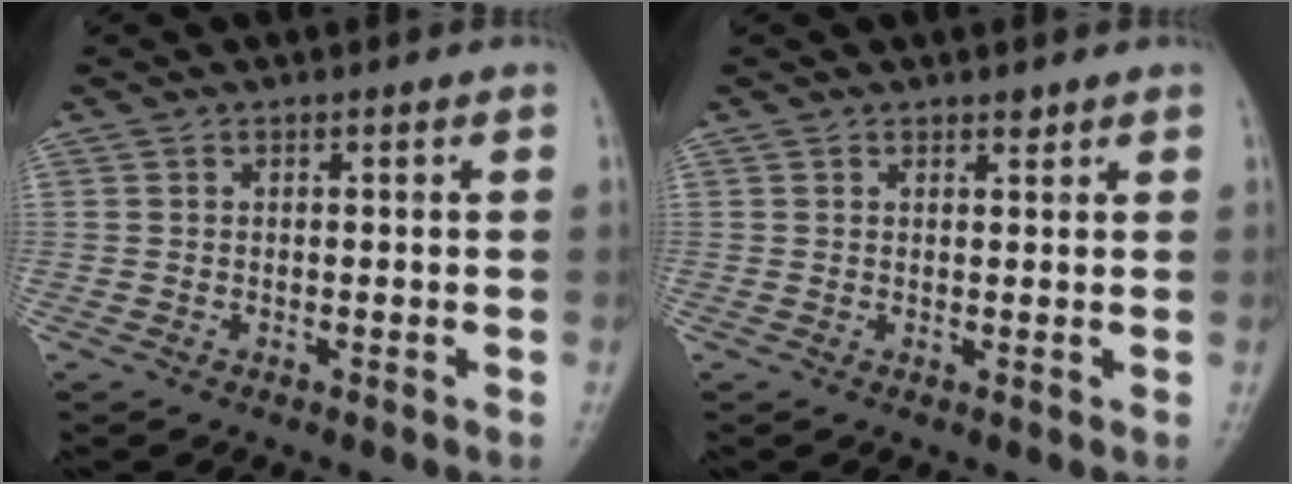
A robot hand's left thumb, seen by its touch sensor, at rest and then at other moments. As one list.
[{"total": 1.0, "force": [0.8, 0.4, 0.4], "torque": [-0.002, -0.006, 0.012]}]